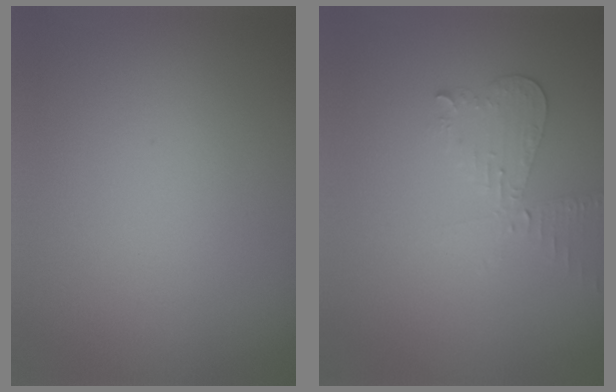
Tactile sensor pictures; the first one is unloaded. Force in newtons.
{"total": 2.4, "press": 2.3, "slide": 0.5}